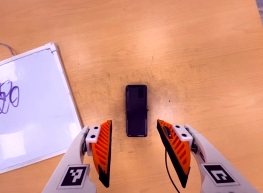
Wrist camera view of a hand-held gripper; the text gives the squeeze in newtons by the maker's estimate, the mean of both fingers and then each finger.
{"total": 0.0}